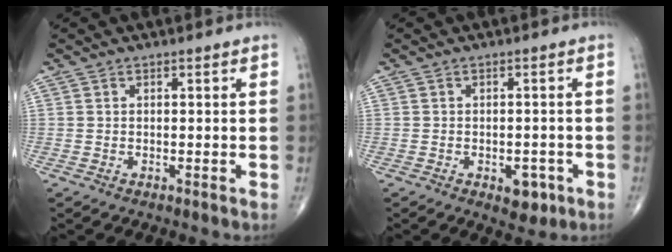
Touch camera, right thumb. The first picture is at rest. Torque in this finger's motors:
{"motor_torque": [2.42, 2.22, 0.03, -0.49, 0.03]}